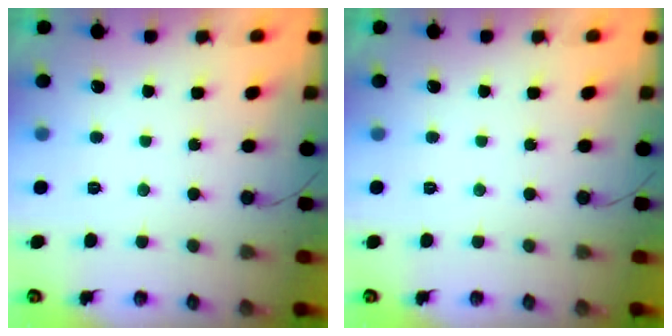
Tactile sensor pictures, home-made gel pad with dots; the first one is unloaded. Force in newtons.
{"total": 0.0}